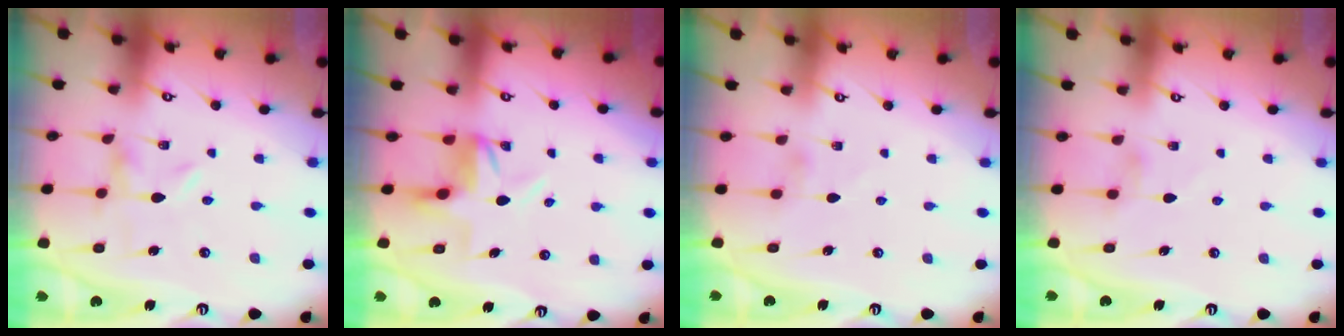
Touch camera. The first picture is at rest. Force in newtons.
{"total": 3.9, "press": 3.9, "slide": 0.5}
{"total": 0.0}
{"total": 0.9, "press": 0.9, "slide": 0.3}